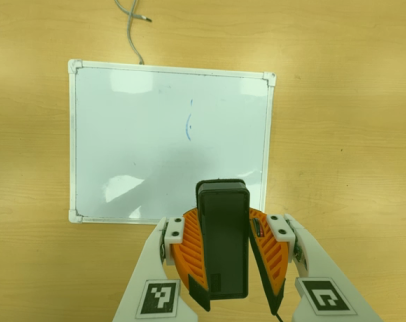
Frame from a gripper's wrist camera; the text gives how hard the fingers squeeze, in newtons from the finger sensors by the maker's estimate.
{"total": 10.2, "left": 9.7, "right": 10.6}